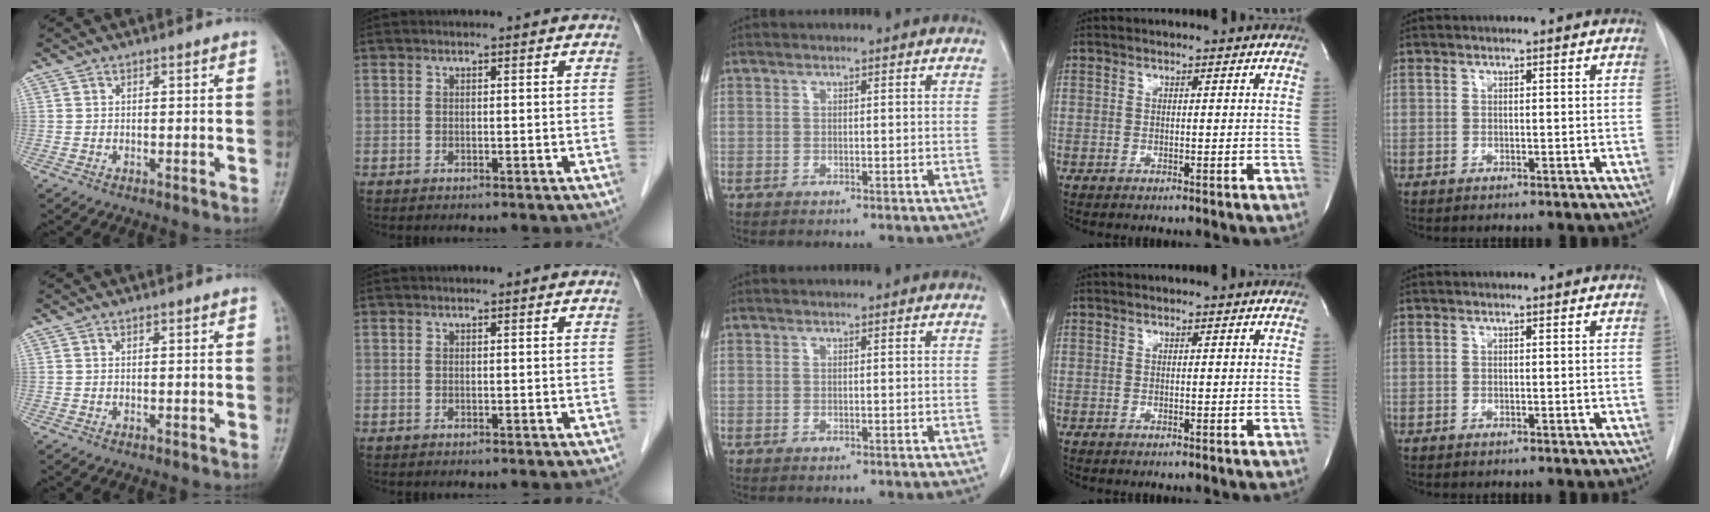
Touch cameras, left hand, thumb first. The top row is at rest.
{}